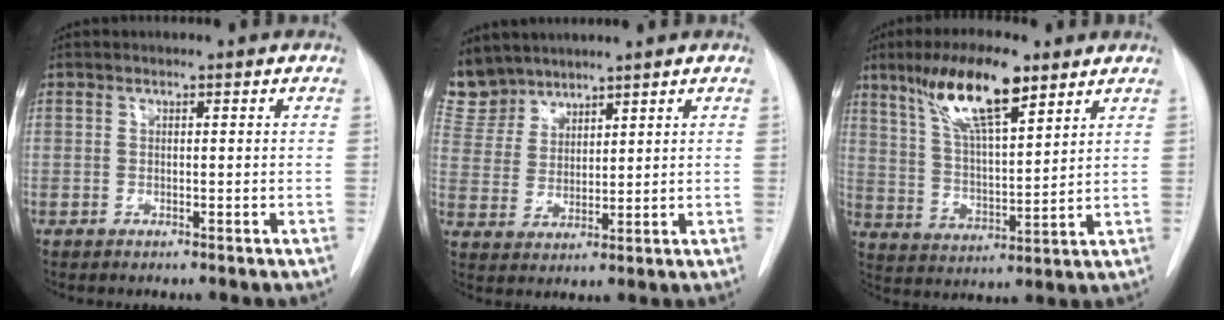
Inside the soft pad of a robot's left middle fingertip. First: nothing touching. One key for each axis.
{"total": 7.6, "fx": 7.0, "fy": 3.0, "fz": 0.3, "tx": -0.010, "ty": 0.008, "tz": 0.154}
{"total": 13.2, "fx": 8.3, "fy": 2.6, "fz": 9.9, "tx": -0.185, "ty": 0.011, "tz": 0.152}